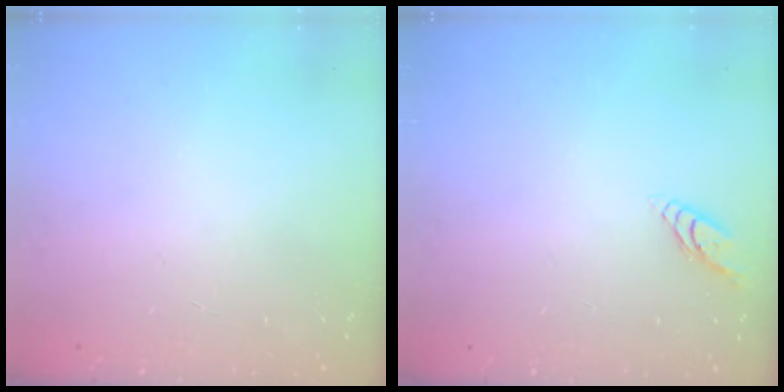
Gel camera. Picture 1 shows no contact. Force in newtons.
{"total": 4.3, "press": 4.2, "slide": 0.6}